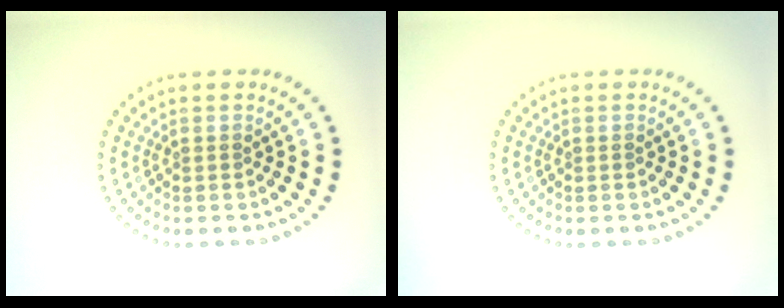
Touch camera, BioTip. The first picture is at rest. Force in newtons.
{"total": 0.0}